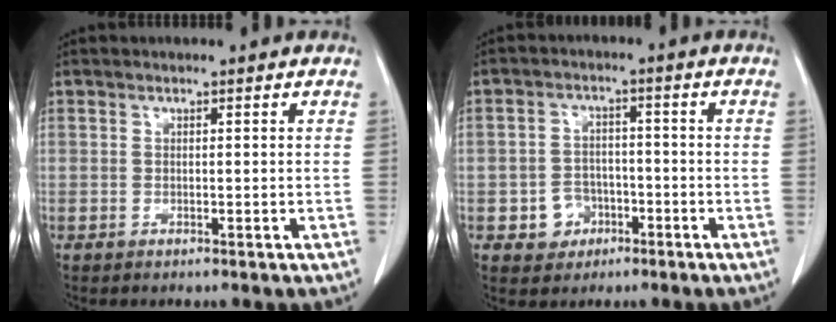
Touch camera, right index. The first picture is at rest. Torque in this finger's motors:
{"motor_torque": [0.06, 0.02, -0.19, -0.06]}